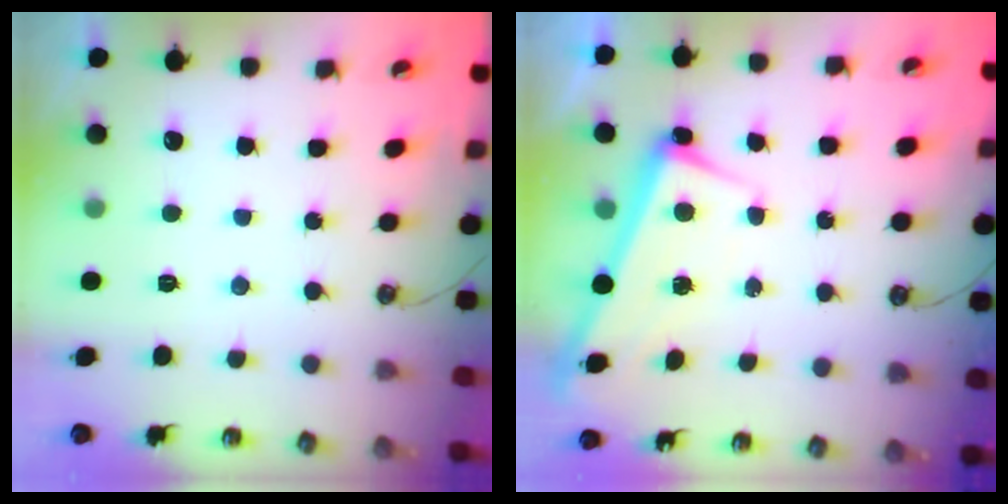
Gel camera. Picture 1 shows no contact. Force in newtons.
{"total": 2.7, "press": 2.7, "slide": 0.6}